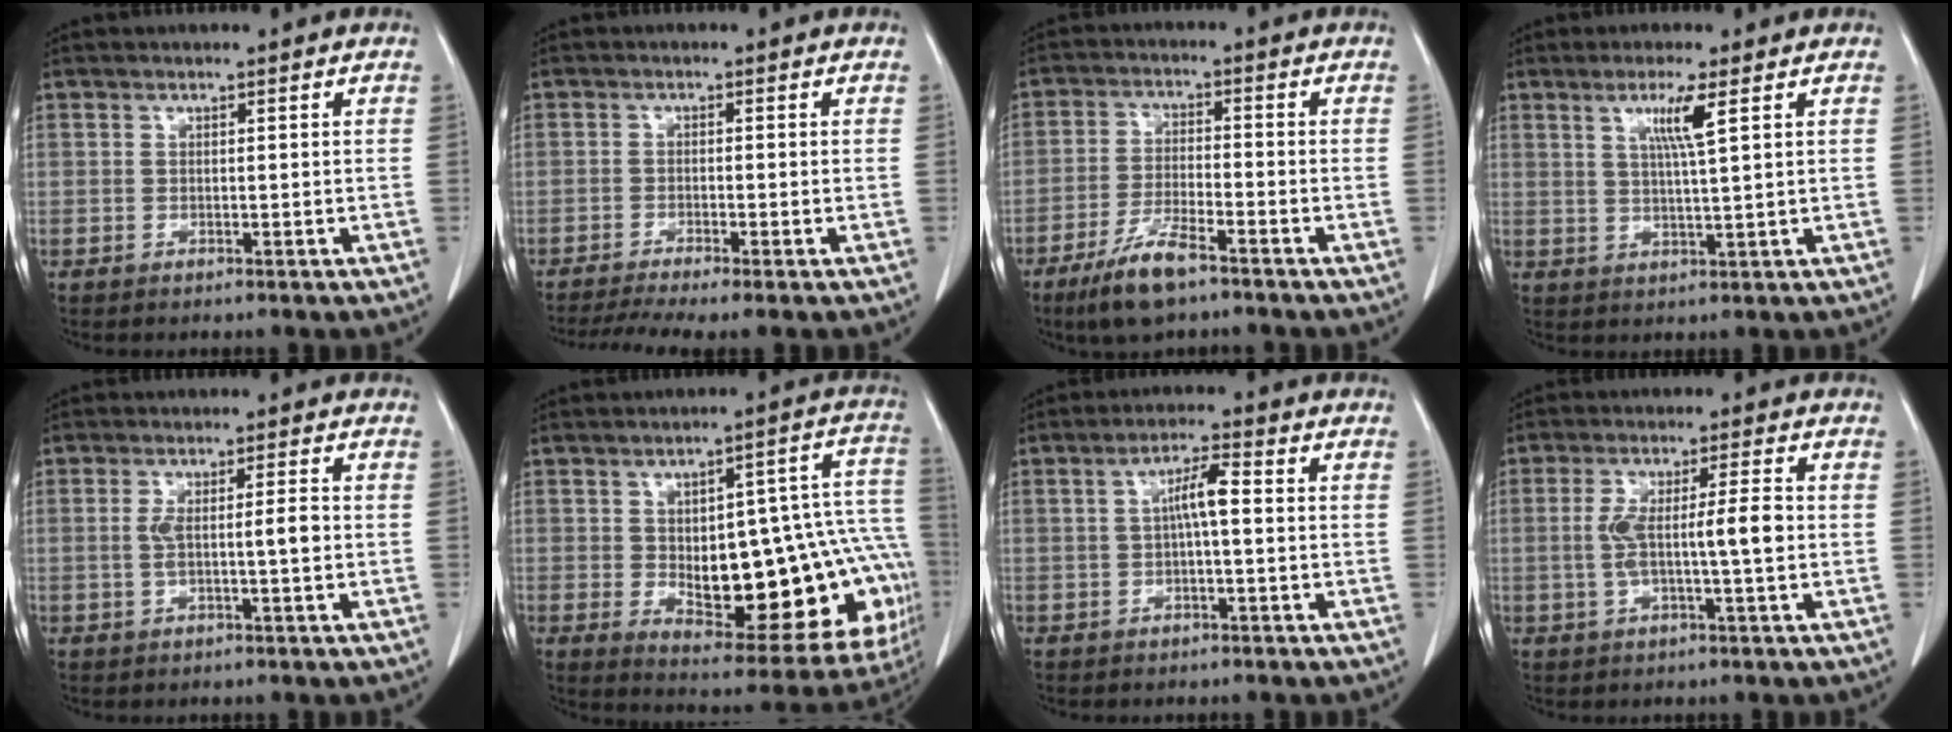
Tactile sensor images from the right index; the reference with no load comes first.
{"total": 6.6, "force": [-5.1, -0.1, 4.1], "torque": [-0.068, -0.008, -0.083]}
{"total": 8.1, "force": [-5.6, 1.4, 5.7], "torque": [-0.119, -0.016, -0.104]}
{"total": 4.9, "force": [2.1, -0.6, 4.4], "torque": [-0.084, -0.005, 0.038]}
{"total": 4.0, "force": [-0.3, 0.4, 3.9], "torque": [-0.074, 0.010, 0.003]}
{"total": 25.7, "force": [-3.9, 10.0, 23.4], "torque": [-0.219, 0.037, -0.019]}
{"total": 4.4, "force": [0.2, 0.6, 4.4], "torque": [-0.080, 0.012, 0.002]}
{"total": 6.7, "force": [-0.5, 0.5, 6.7], "torque": [-0.127, 0.015, -0.004]}